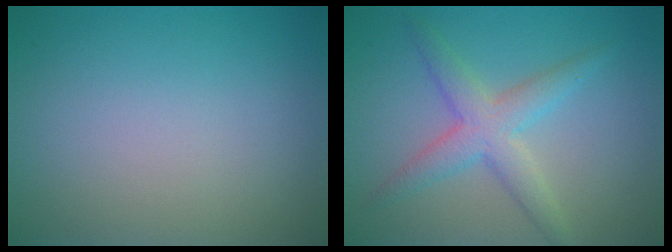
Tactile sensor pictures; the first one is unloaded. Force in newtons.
{"total": 3.7, "press": 3.7, "slide": 0.2}